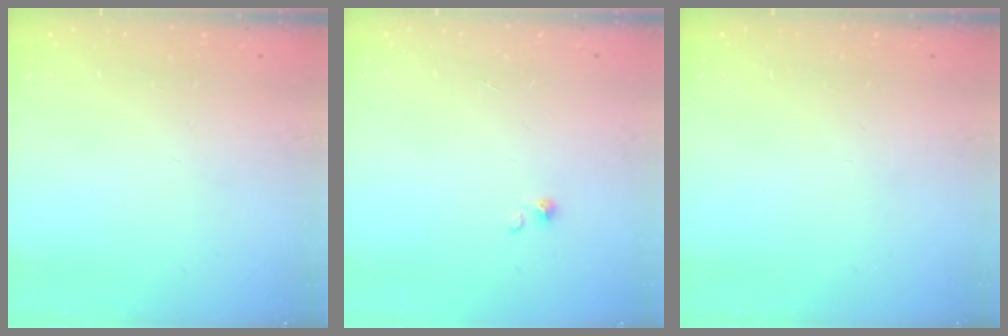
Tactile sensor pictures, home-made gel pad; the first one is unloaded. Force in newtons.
{"total": 0.7, "press": 0.7, "slide": 0.1}
{"total": 0.0}